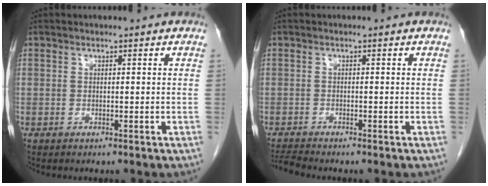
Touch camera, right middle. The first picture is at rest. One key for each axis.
{"total": 2.3, "fx": -2.1, "fy": -0.8, "fz": 0.3, "tx": -0.016, "ty": -0.016, "tz": -0.042}